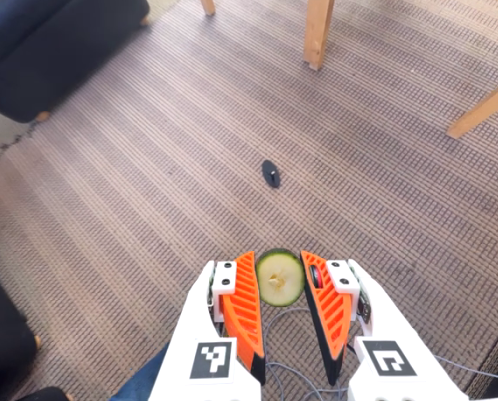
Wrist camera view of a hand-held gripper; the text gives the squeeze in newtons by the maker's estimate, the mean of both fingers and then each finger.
{"total": 8.8, "left": 8.7, "right": 8.9}